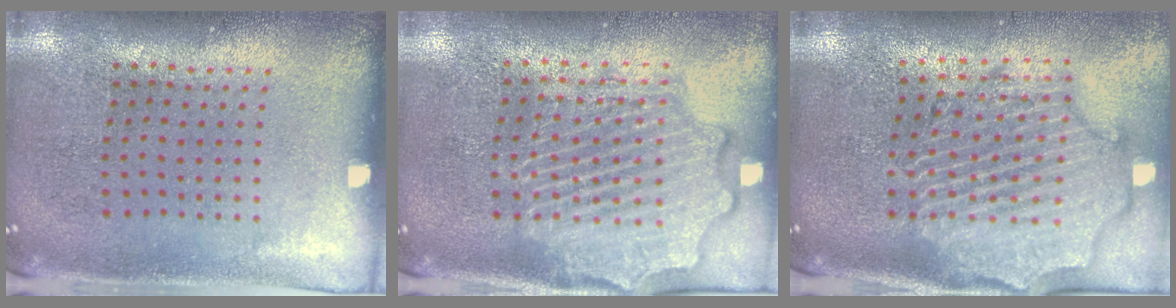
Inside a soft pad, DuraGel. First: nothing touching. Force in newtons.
{"total": 2.6, "press": 2.6, "slide": 0.3}
{"total": 2.8, "press": 2.5, "slide": 1.3}